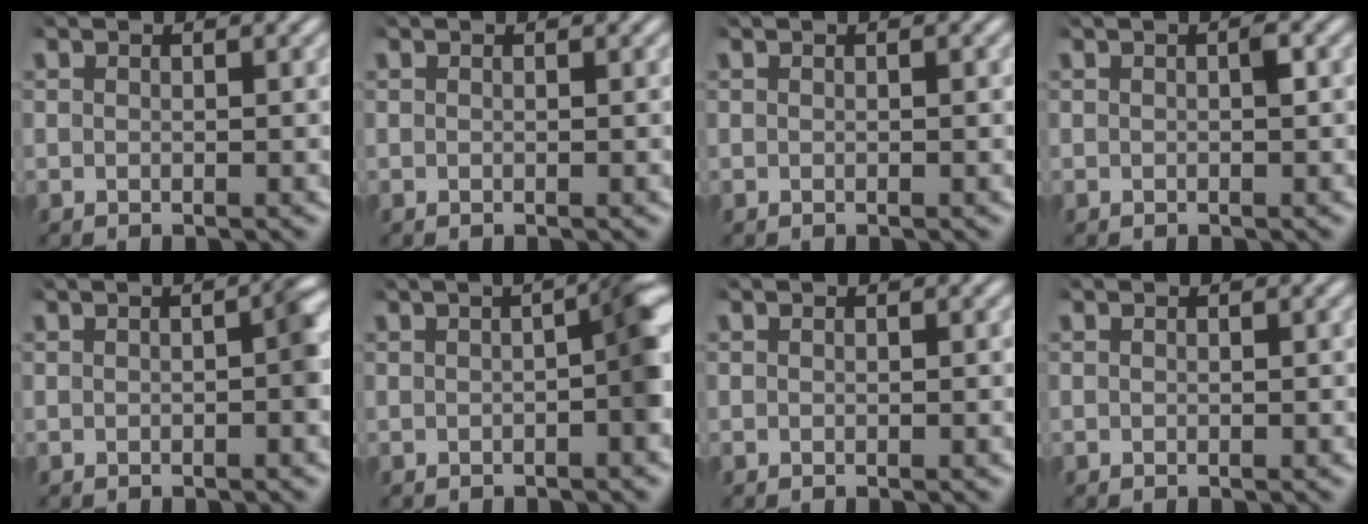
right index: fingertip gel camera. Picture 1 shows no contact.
{"total": 0.0}
{"total": 0.0}
{"total": 0.6, "force": [0.0, 0.0, 0.6], "torque": [-0.007, 0.004, -0.001]}
{"total": 1.7, "force": [-0.3, 0.2, 1.6], "torque": [-0.018, 0.008, -0.008]}
{"total": 4.4, "force": [0.1, 1.4, 4.2], "torque": [-0.039, 0.022, -0.008]}
{"total": 0.0}
{"total": 0.0}